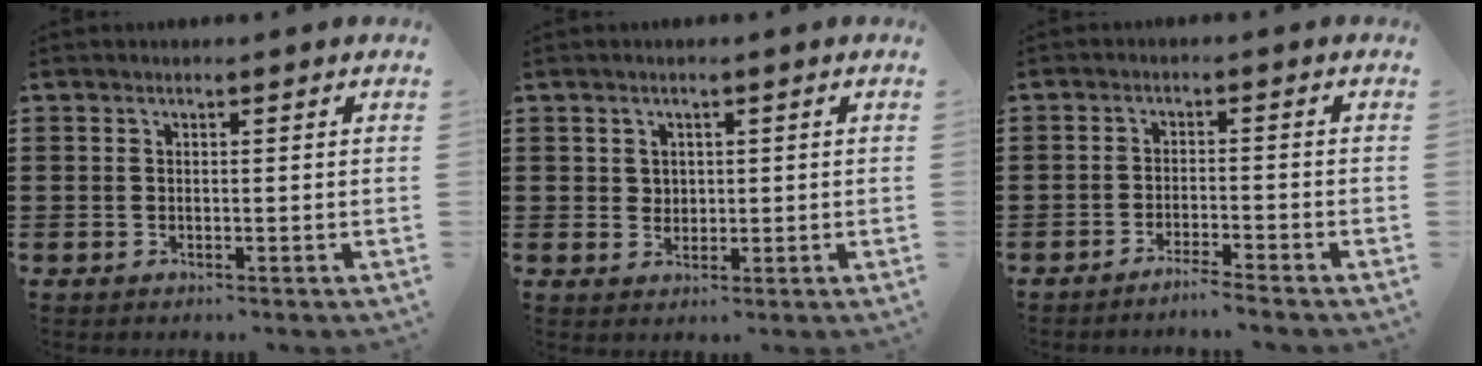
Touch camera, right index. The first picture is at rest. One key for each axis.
{"total": 1.9, "fx": 0.7, "fy": 1.7, "fz": 0.3, "tx": -0.012, "ty": 0.010, "tz": 0.013}
{"total": 2.5, "fx": -2.3, "fy": -0.5, "fz": 0.6, "tx": -0.011, "ty": 0.002, "tz": -0.047}